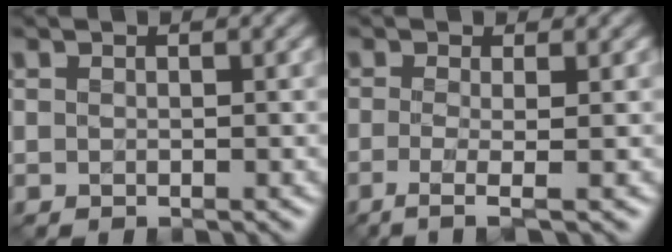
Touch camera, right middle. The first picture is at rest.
{"total": 3.1, "force": [-0.8, 0.9, 2.9], "torque": [-0.045, -0.010, -0.021]}